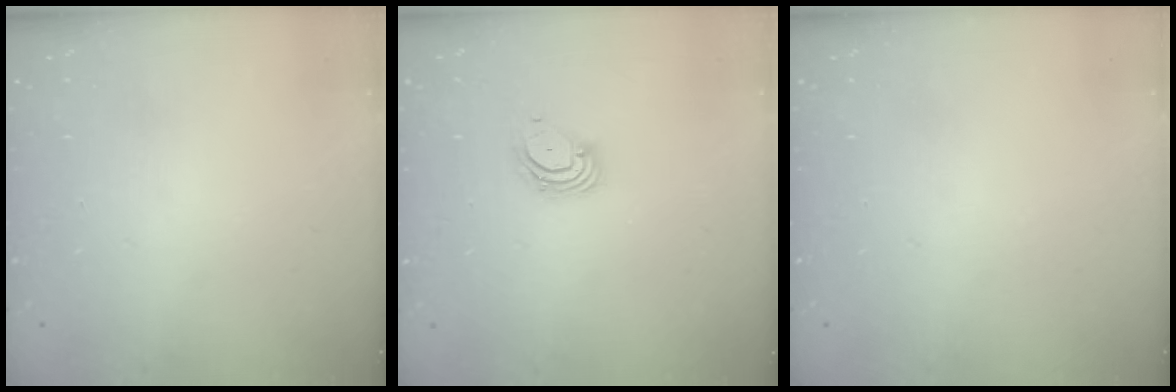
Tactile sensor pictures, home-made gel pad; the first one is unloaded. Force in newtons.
{"total": 3.3, "press": 3.3, "slide": 0.3}
{"total": 0.0}